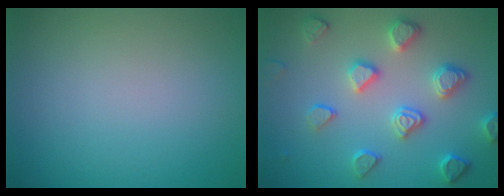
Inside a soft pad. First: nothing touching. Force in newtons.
{"total": 4.6, "press": 4.1, "slide": 2.0}